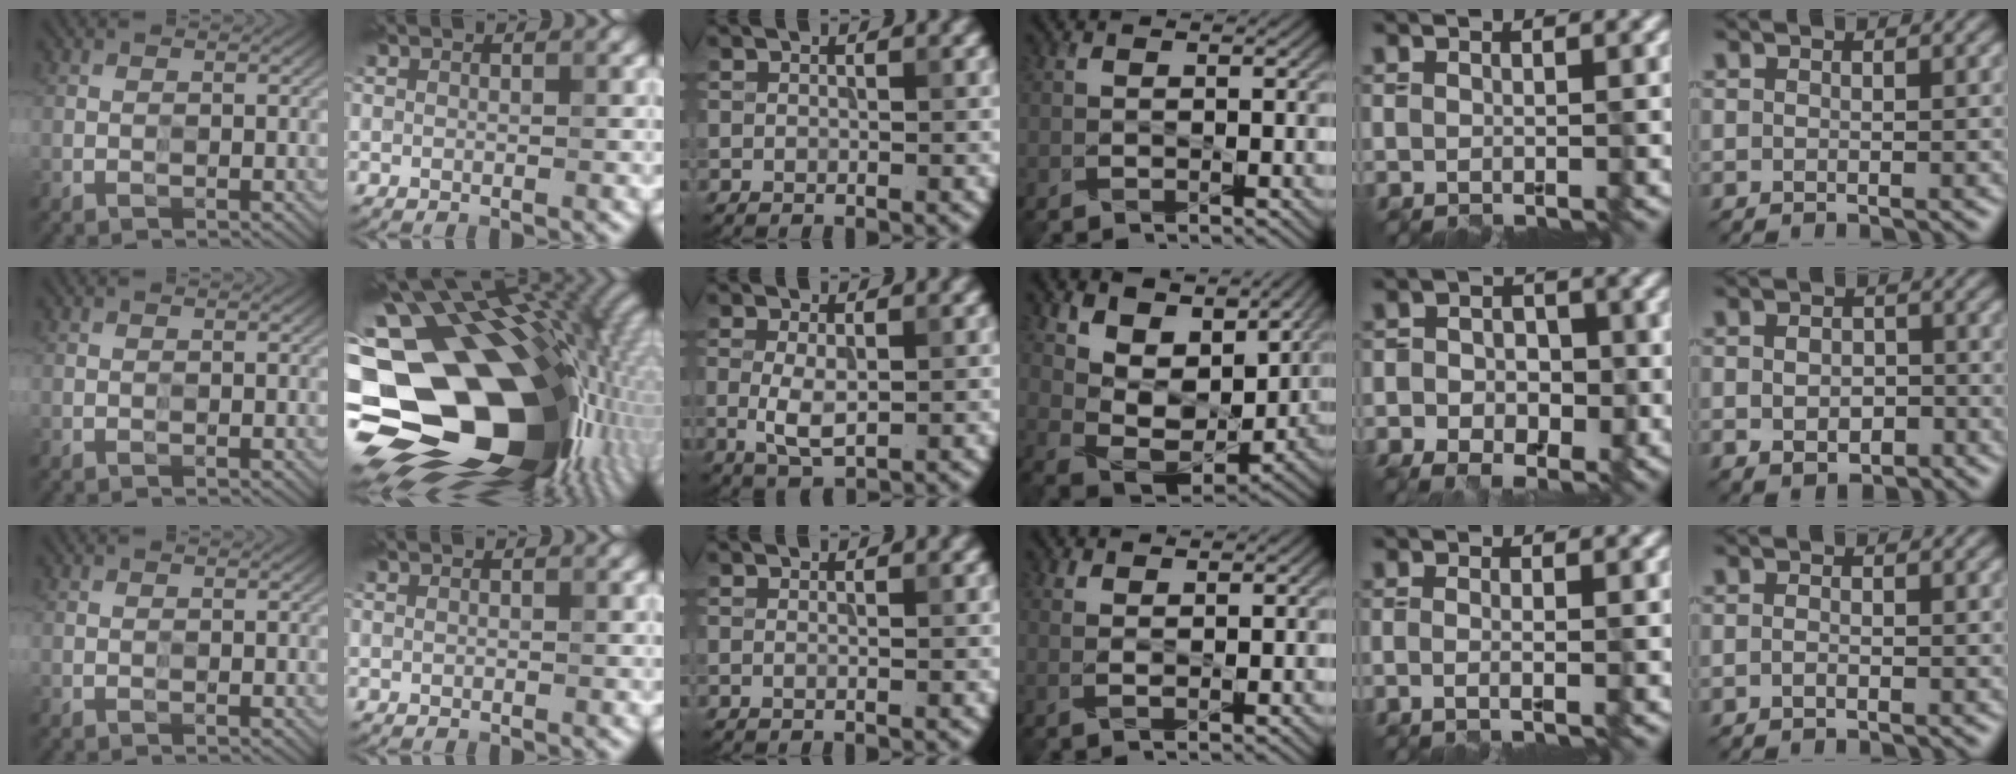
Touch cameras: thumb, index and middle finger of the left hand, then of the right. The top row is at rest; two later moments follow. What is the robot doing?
{"motion": "wipe", "object": "paper plate"}